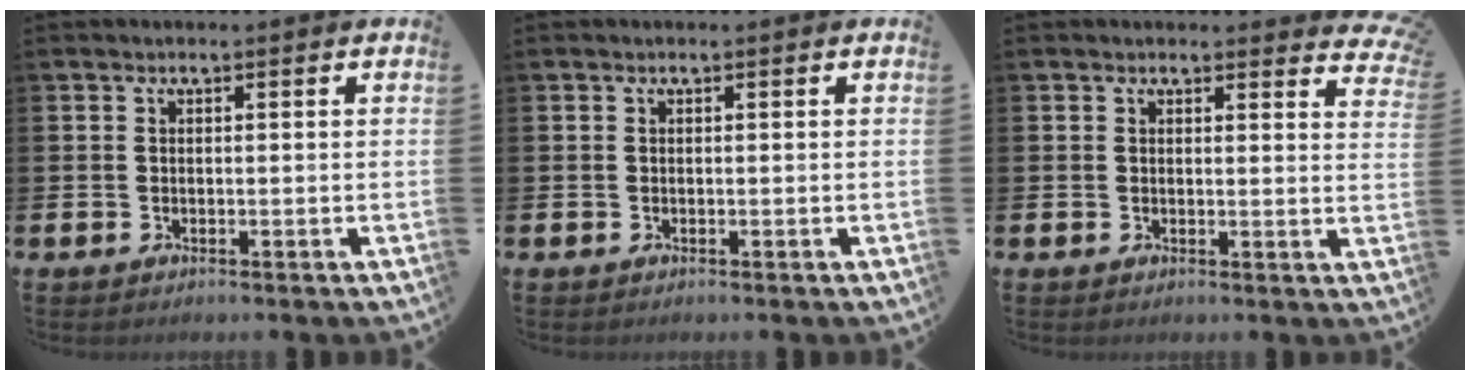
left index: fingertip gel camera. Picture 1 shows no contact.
{"total": 0.0}
{"total": 2.1, "force": [2.1, 0.5, 0.2], "torque": [0.013, -0.014, 0.033]}